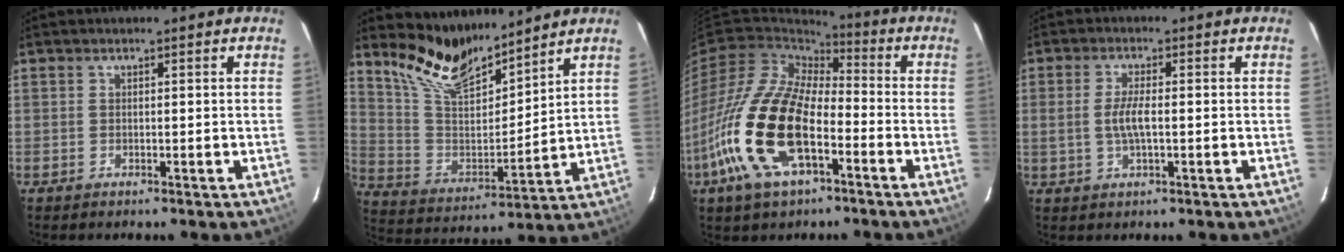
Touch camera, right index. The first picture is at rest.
{"total": 13.7, "force": [11.6, 4.0, 6.1], "torque": [-0.133, -0.006, 0.226]}
{"total": 19.4, "force": [-7.6, 9.4, 15.3], "torque": [-0.328, -0.012, -0.151]}
{"total": 4.3, "force": [-0.4, 1.2, 4.1], "torque": [-0.080, -0.002, -0.004]}